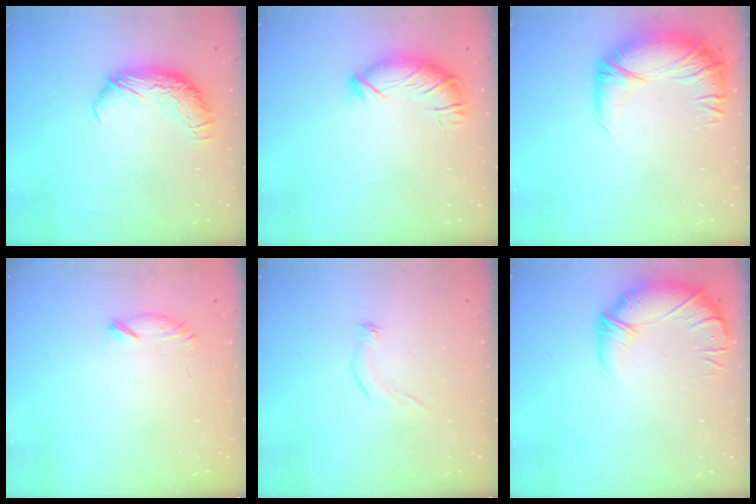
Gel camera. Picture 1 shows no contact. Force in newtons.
{"total": 3.8, "press": 3.8, "slide": 0.5}
{"total": 3.6, "press": 1.0, "slide": 3.5}
{"total": 6.3, "press": 6.2, "slide": 1.2}
{"total": 5.5, "press": 5.4, "slide": 1.0}
{"total": 2.9, "press": 1.8, "slide": 2.3}